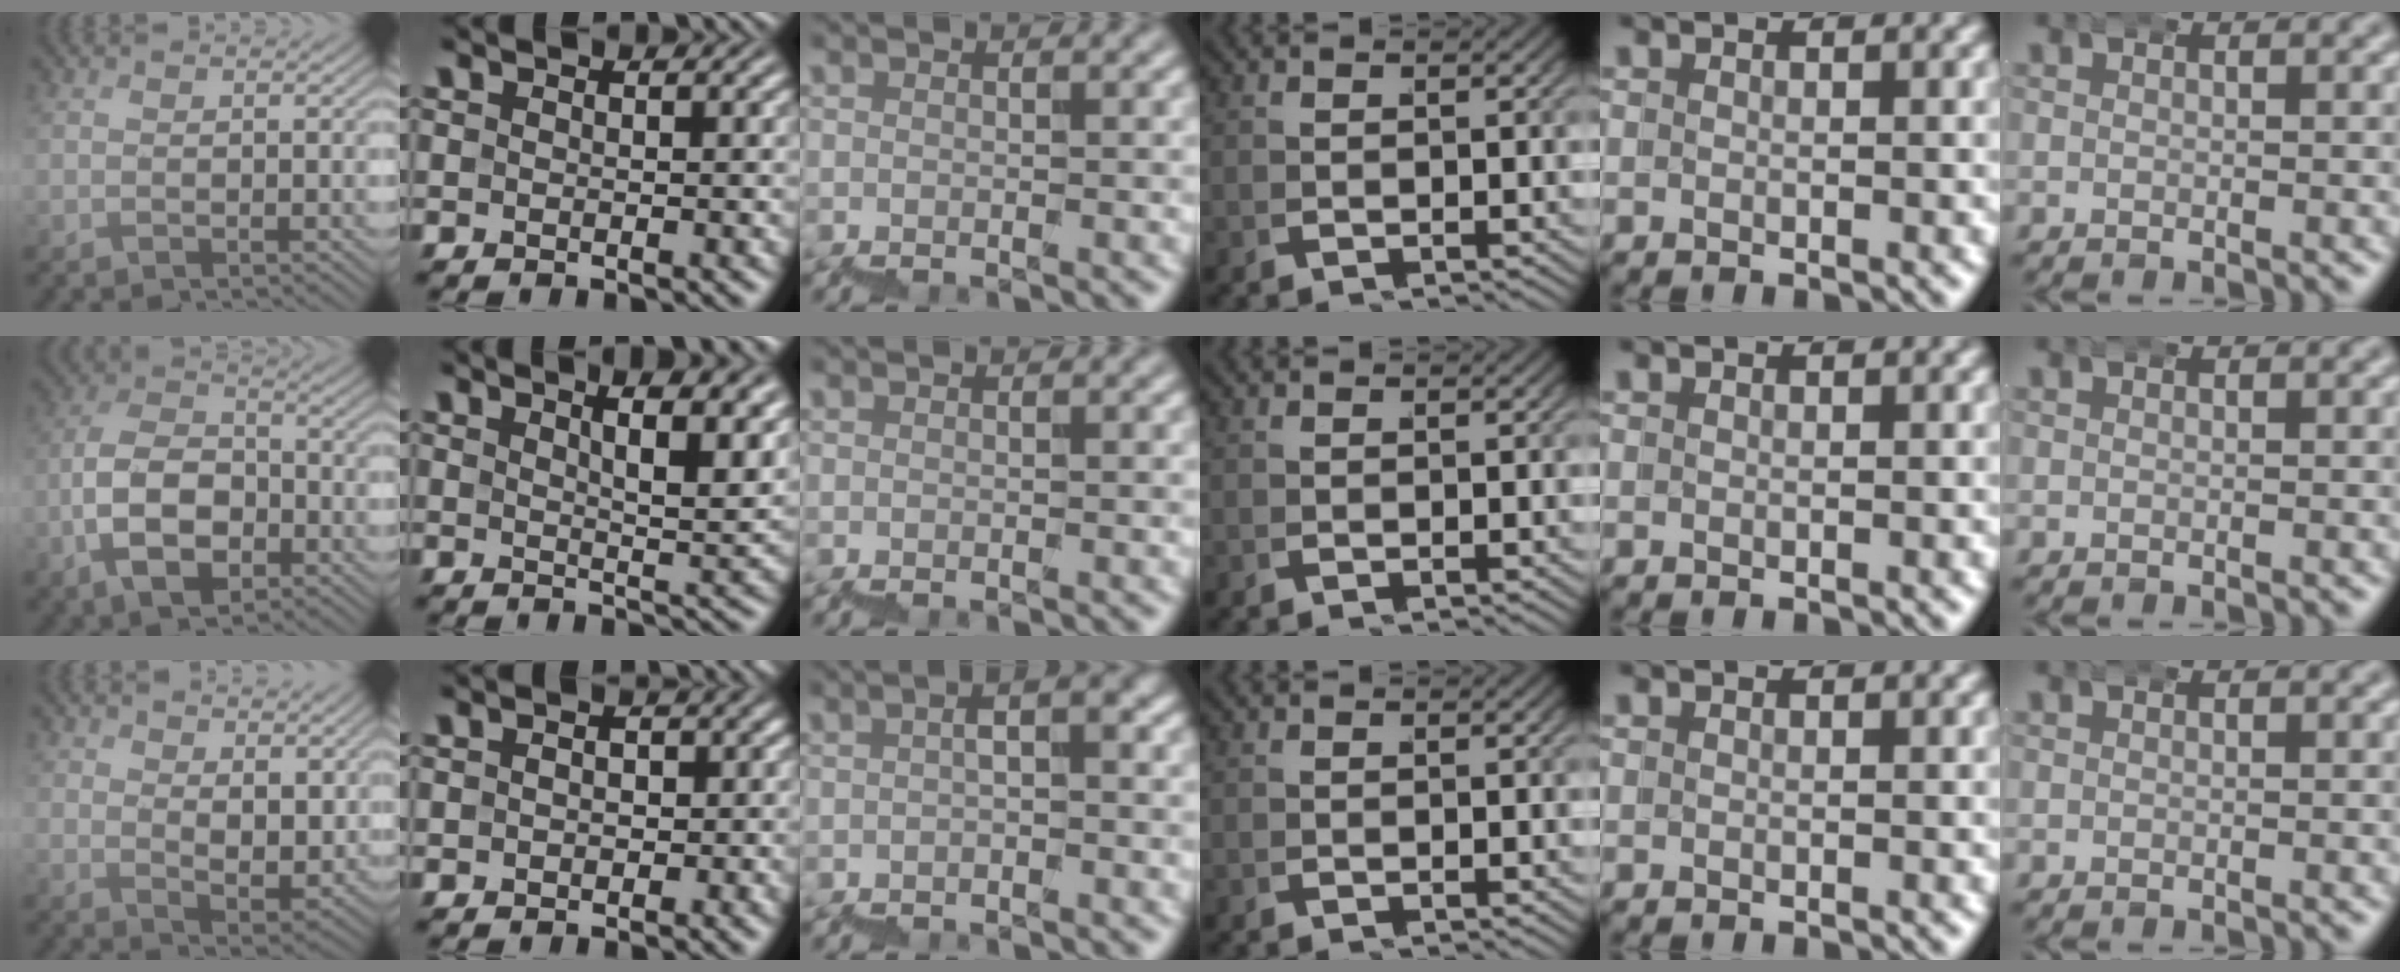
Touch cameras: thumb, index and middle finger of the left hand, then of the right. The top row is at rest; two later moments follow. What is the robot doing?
{"motion": "wrap", "object": "bubble wrap"}